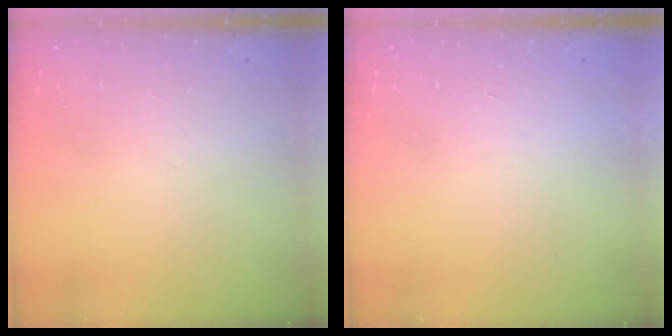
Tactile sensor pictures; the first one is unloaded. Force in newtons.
{"total": 1.5, "press": 1.5, "slide": 0.1}